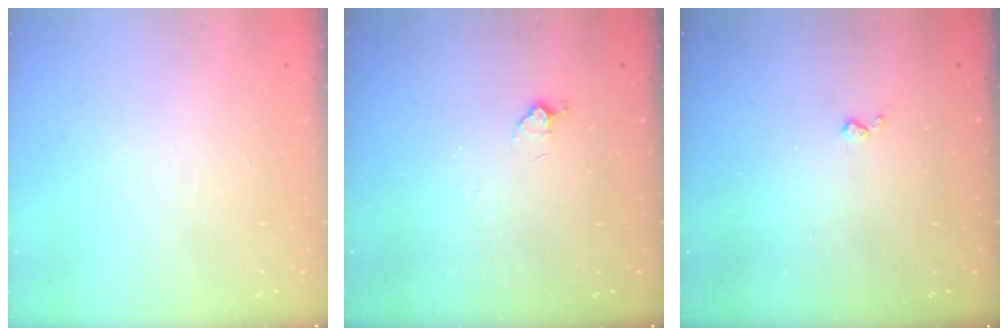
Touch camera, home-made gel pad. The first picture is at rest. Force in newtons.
{"total": 4.4, "press": 4.4, "slide": 0.8}
{"total": 2.9, "press": 2.9, "slide": 0.5}